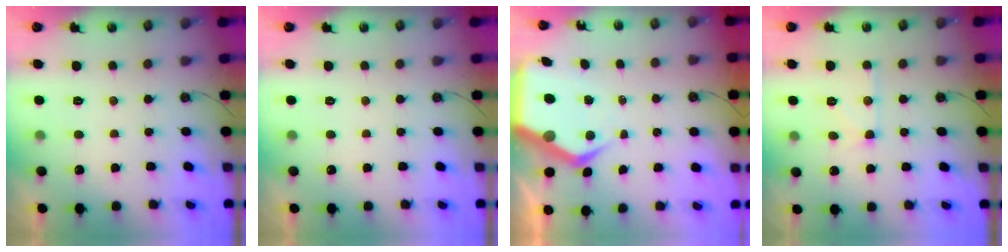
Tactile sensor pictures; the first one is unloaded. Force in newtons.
{"total": 0.0}
{"total": 8.4, "press": 8.3, "slide": 1.1}
{"total": 9.0, "press": 9.0, "slide": 0.5}